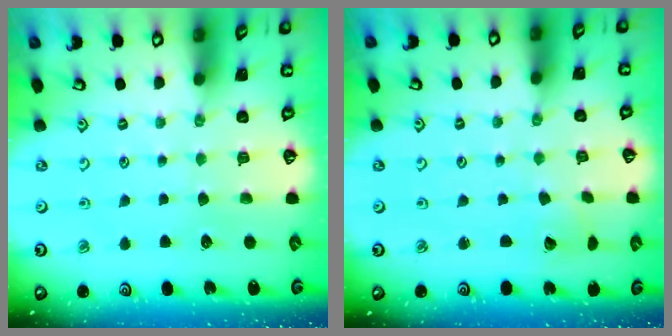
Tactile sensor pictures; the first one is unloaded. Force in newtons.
{"total": 2.3, "press": 2.3, "slide": 0.0}